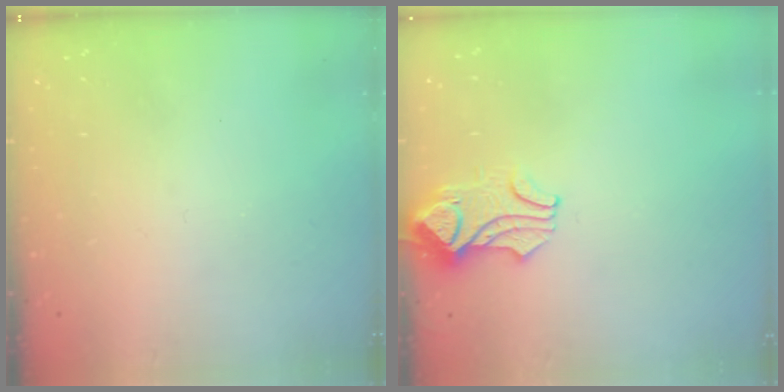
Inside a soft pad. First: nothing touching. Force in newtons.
{"total": 1.5, "press": 1.5, "slide": 0.5}